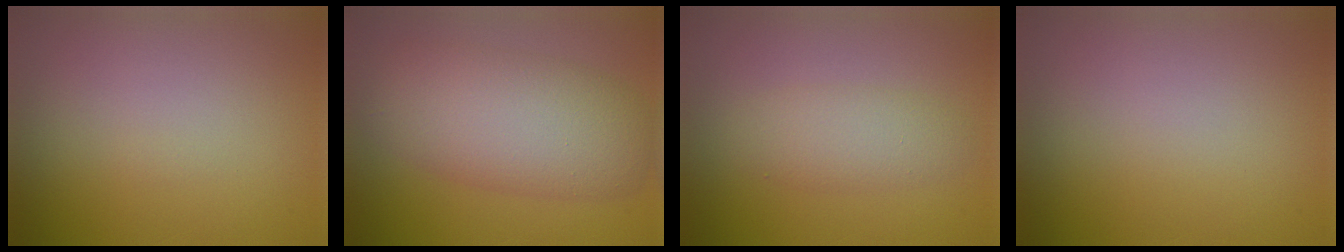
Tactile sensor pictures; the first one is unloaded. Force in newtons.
{"total": 7.6, "press": 7.6, "slide": 0.6}
{"total": 2.7, "press": 2.7, "slide": 0.1}
{"total": 0.0}